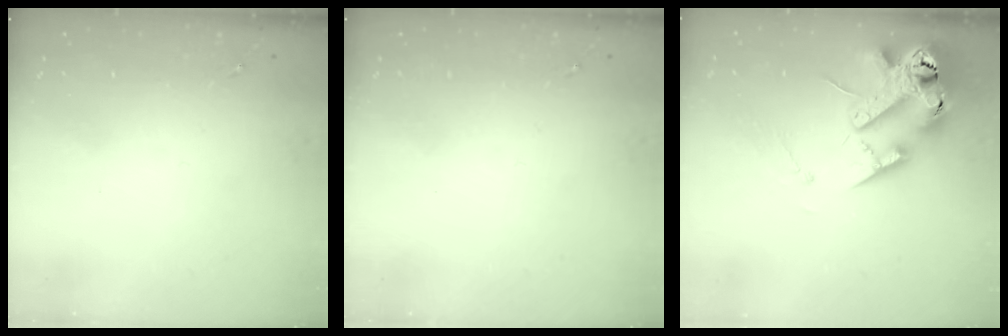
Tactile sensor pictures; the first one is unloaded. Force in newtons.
{"total": 0.0}
{"total": 18.8, "press": 18.6, "slide": 2.9}